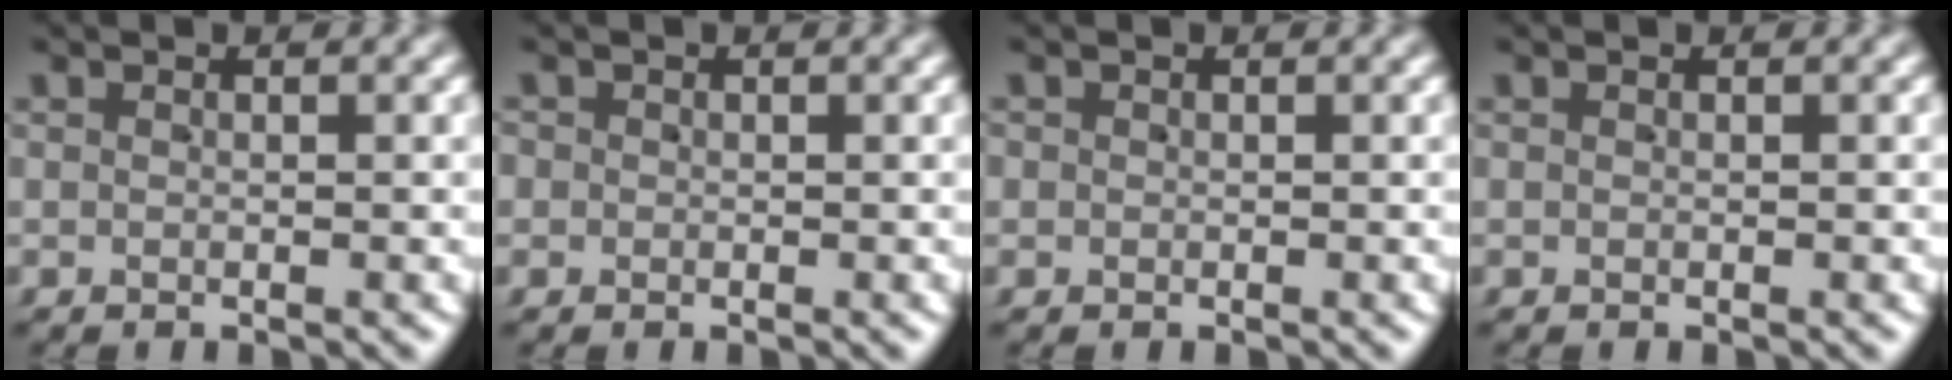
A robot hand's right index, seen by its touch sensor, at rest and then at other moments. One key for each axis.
{"total": 1.2, "fx": -0.2, "fy": 1.2, "fz": -0.1, "tx": 0.003, "ty": 0.000, "tz": -0.006}
{"total": 0.8, "fx": -0.1, "fy": 0.7, "fz": -0.2, "tx": 0.007, "ty": -0.002, "tz": -0.002}
{"total": 0.0}